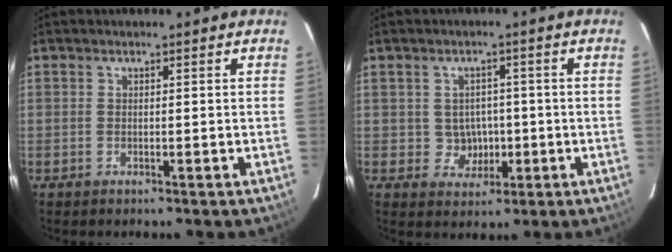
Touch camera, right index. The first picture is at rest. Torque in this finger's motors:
{"motor_torque": [-0.02, -0.01, 0.02, 0.00]}